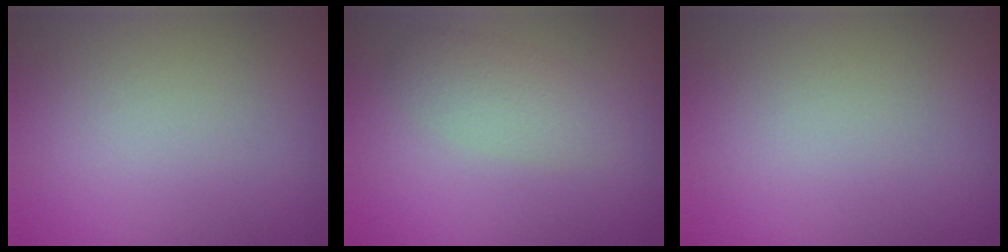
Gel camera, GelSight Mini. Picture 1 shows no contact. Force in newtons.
{"total": 2.5, "press": 2.5, "slide": 0.1}
{"total": 0.0}